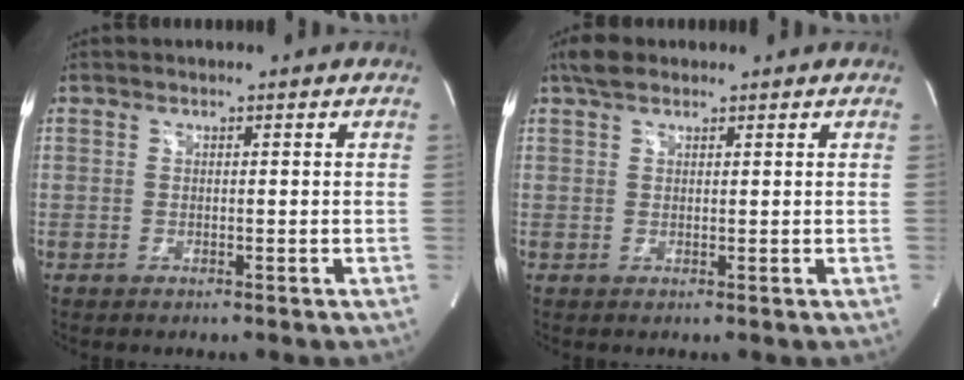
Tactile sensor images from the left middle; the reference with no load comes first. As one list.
[{"total": 2.9, "force": [2.2, 1.3, 1.4], "torque": [-0.033, 0.018, 0.040]}]